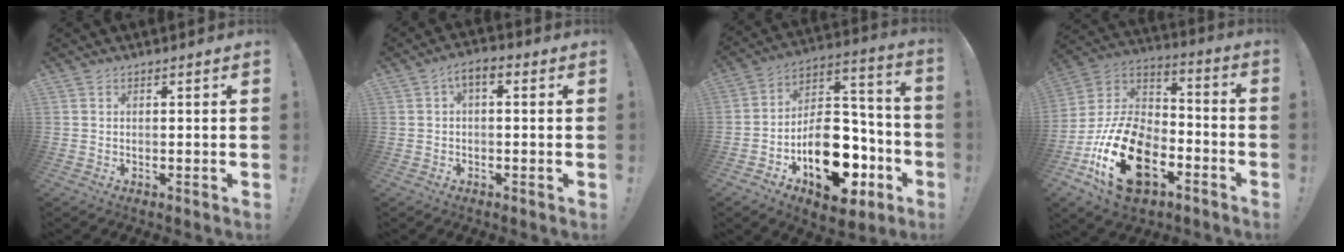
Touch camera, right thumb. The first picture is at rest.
{"total": 3.7, "force": [0.2, 1.7, 3.3], "torque": [-0.050, 0.000, 0.003]}
{"total": 21.3, "force": [-9.4, 13.0, 14.1], "torque": [-0.188, 0.068, -0.137]}
{"total": 25.1, "force": [-10.2, 15.5, 17.0], "torque": [-0.315, 0.065, -0.162]}